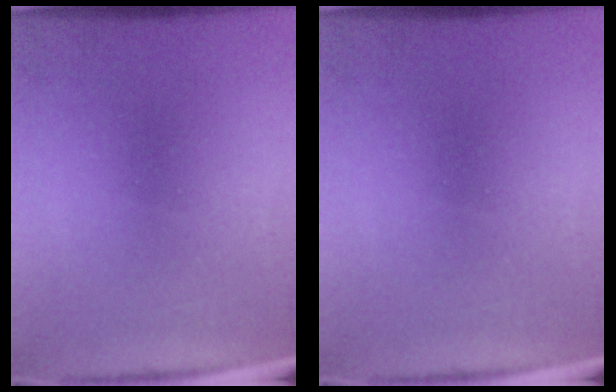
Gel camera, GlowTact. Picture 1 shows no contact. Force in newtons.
{"total": 0.0}